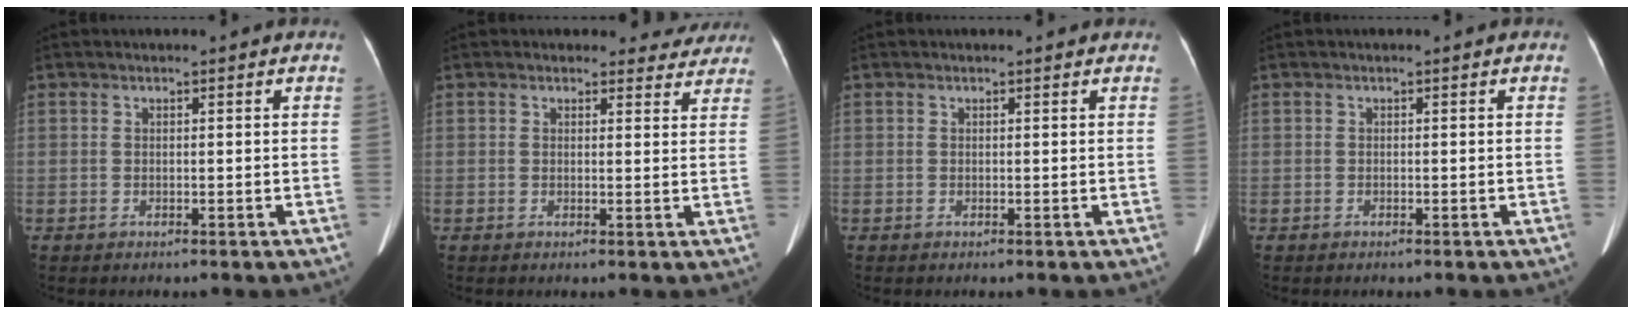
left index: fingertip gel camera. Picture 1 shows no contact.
{"total": 5.0, "force": [4.4, 2.3, -0.3], "torque": [0.023, -0.007, 0.027]}
{"total": 0.9, "force": [0.9, 0.4, 0.2], "torque": [-0.014, 0.008, 0.006]}
{"total": 0.0}